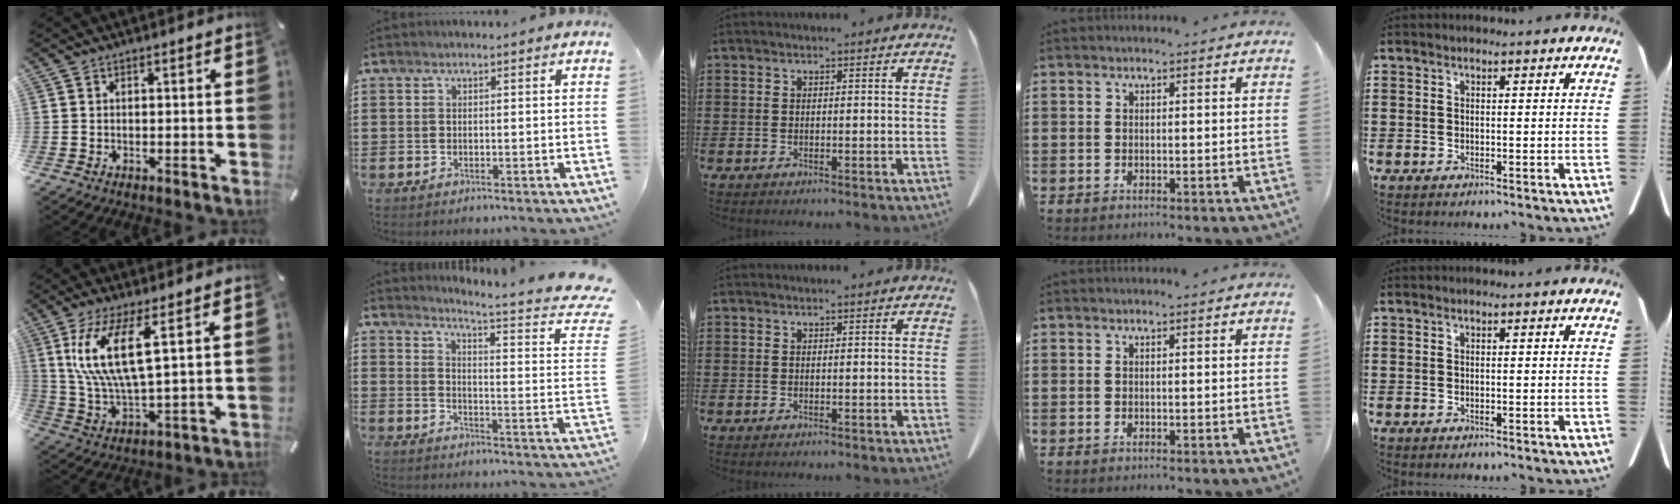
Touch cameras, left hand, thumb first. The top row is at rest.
{"thumb": {"total": 13.1, "force": [4.9, 4.0, 11.4], "torque": [-0.253, -0.004, 0.085]}, "index": {"total": 4.2, "force": [3.0, -0.9, 2.8], "torque": [-0.055, -0.043, 0.038]}}